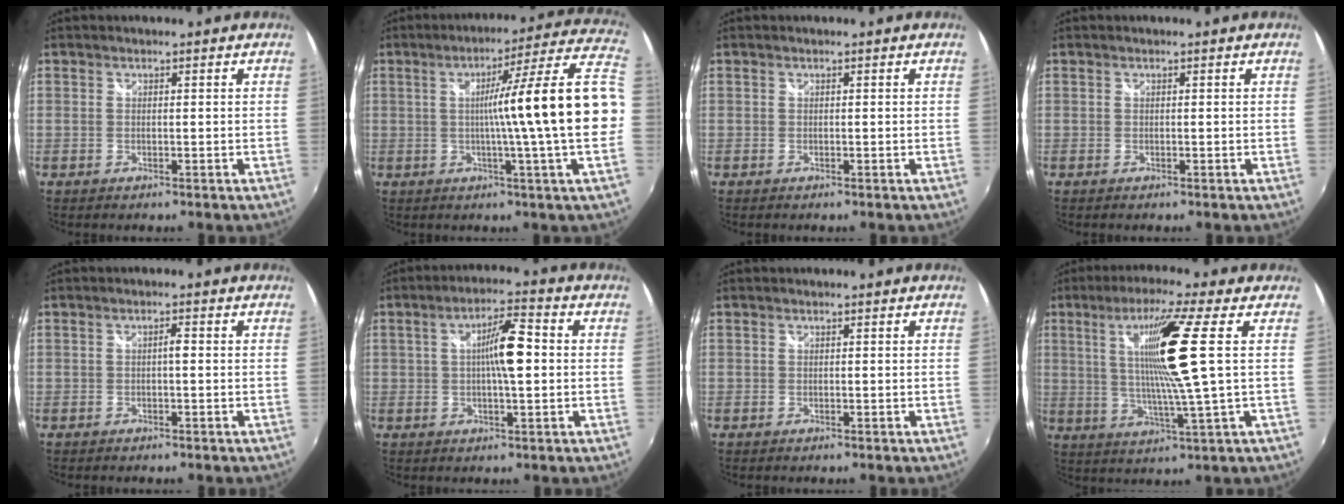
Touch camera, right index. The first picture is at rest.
{"total": 16.0, "force": [-0.1, -3.7, 15.6], "torque": [-0.179, 0.005, 0.001]}
{"total": 0.0}
{"total": 0.0}
{"total": 1.2, "force": [-0.2, 0.3, 1.2], "torque": [-0.019, 0.004, -0.004]}
{"total": 6.9, "force": [0.8, -0.2, 6.9], "torque": [-0.109, 0.002, 0.016]}
{"total": 0.0}
{"total": 13.0, "force": [3.5, -3.1, 12.1], "torque": [-0.209, -0.012, 0.066]}